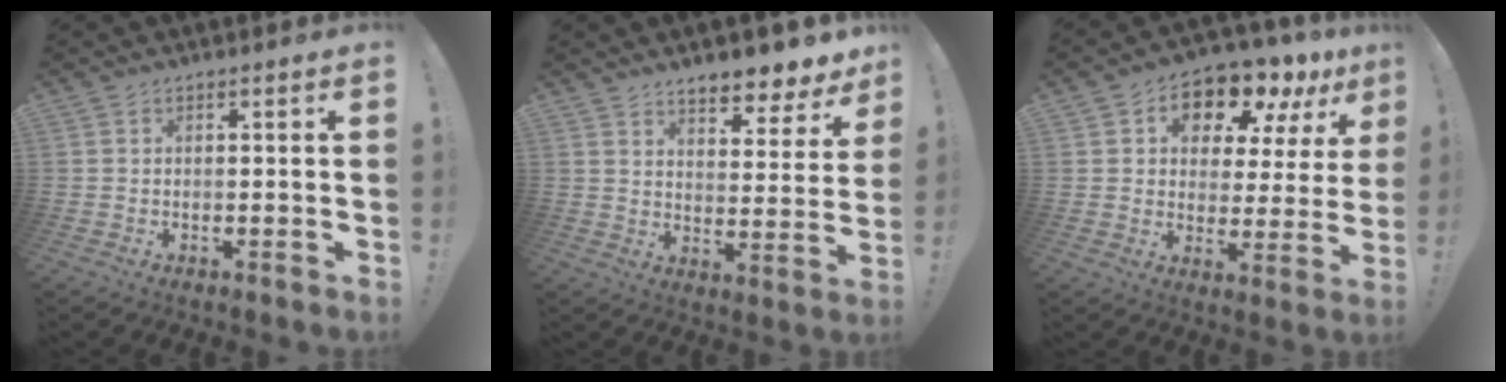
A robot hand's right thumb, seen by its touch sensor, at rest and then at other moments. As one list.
[{"total": 8.5, "force": [7.4, 2.4, 3.5], "torque": [-0.040, -0.068, 0.131]}, {"total": 11.6, "force": [8.8, 6.0, 4.7], "torque": [-0.068, -0.075, 0.153]}]